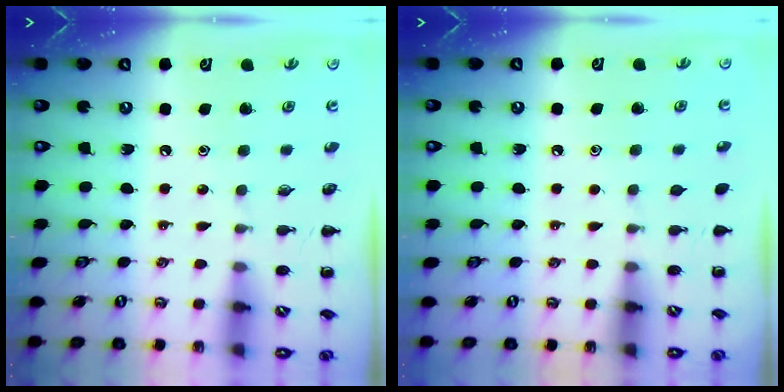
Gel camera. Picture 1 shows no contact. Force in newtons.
{"total": 1.1, "press": 1.1, "slide": 0.2}